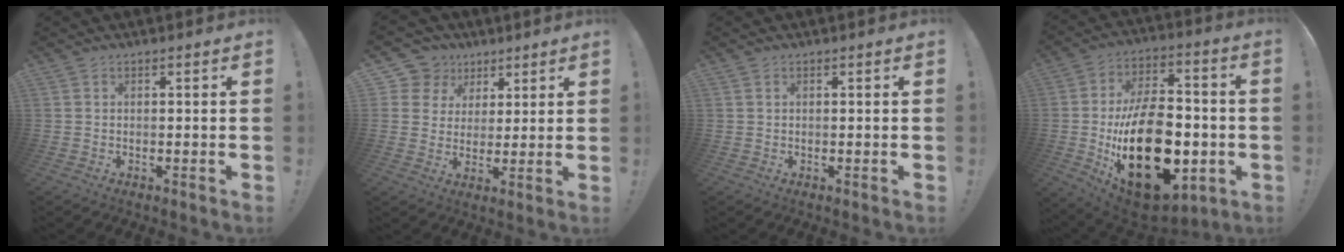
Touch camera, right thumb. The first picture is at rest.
{"total": 8.4, "force": [3.5, 7.4, 1.7], "torque": [-0.030, -0.022, 0.076]}
{"total": 0.0}
{"total": 31.0, "force": [-6.2, 18.1, 24.4], "torque": [-0.423, 0.029, -0.080]}